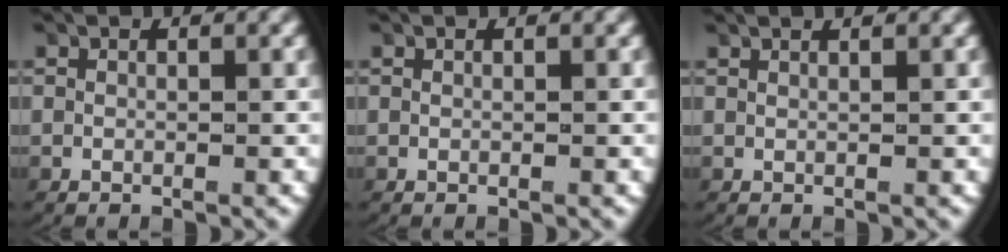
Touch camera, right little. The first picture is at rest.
{"total": 0.0}
{"total": 0.9, "force": [0.9, -0.2, 0.1], "torque": [-0.001, 0.000, 0.015]}